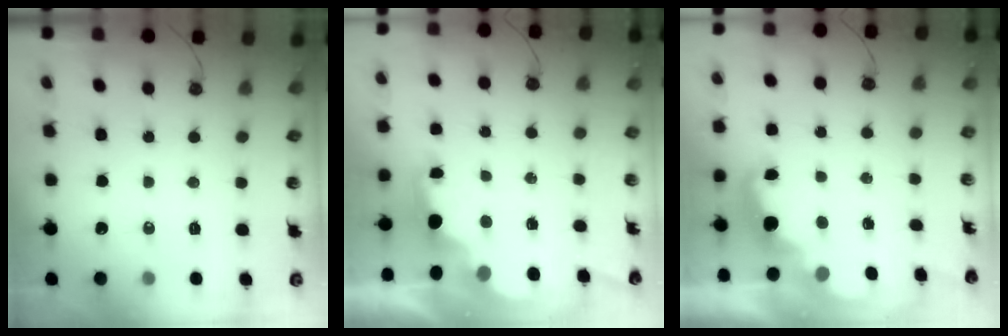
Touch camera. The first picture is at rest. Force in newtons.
{"total": 2.5, "press": 2.3, "slide": 0.8}
{"total": 3.4, "press": 3.3, "slide": 0.8}